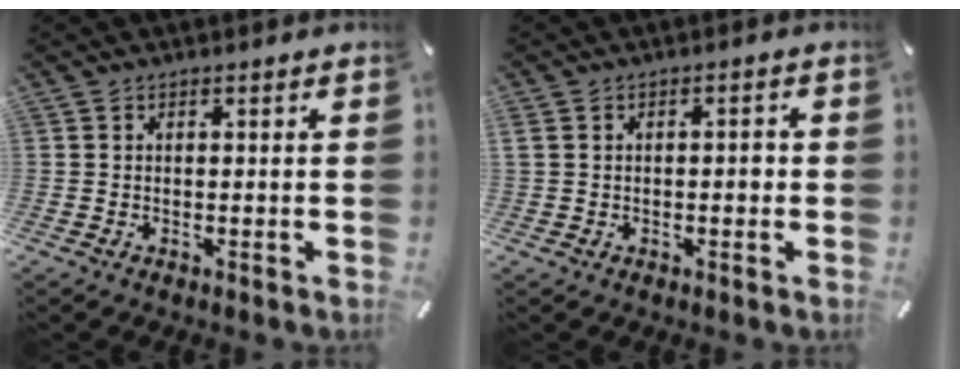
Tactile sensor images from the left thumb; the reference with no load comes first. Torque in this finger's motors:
{"motor_torque": [2.65, 2.35, 2.05, -0.71, 0.70]}